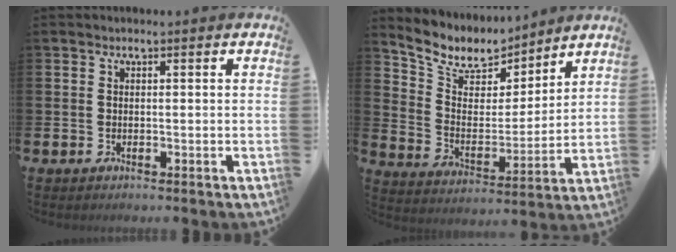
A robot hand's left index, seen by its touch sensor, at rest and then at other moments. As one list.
[{"total": 9.2, "force": [8.4, 3.3, 1.6], "torque": [-0.073, -0.060, 0.153]}]